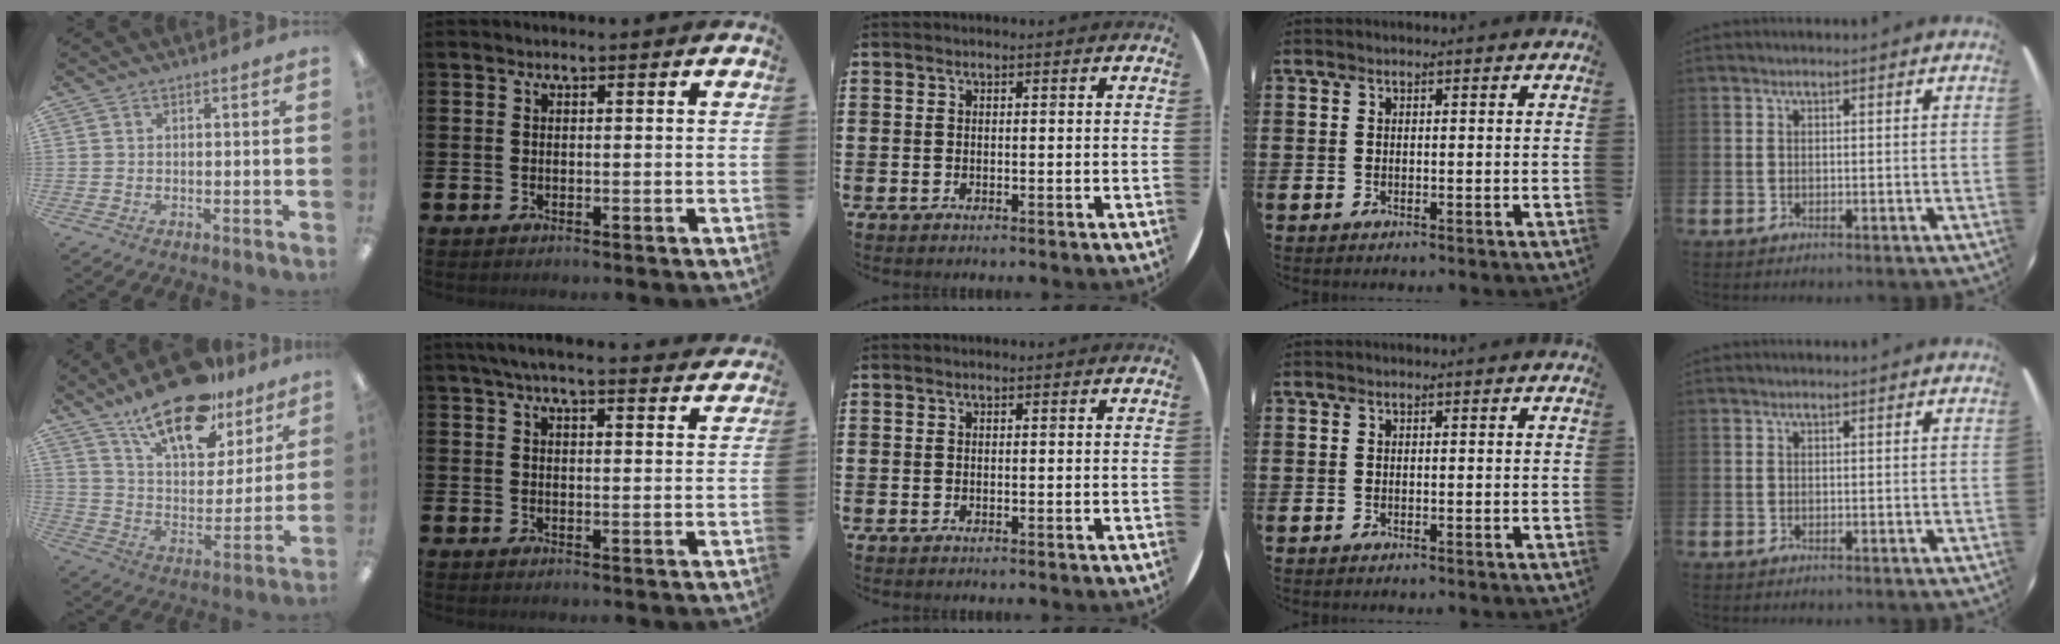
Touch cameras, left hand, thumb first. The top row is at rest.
{"thumb": {"total": 20.8, "force": [14.8, 9.1, 11.5], "torque": [-0.189, -0.078, 0.257]}, "index": {"total": 5.2, "force": [4.9, 0.4, 1.8], "torque": [-0.043, -0.017, 0.089]}}